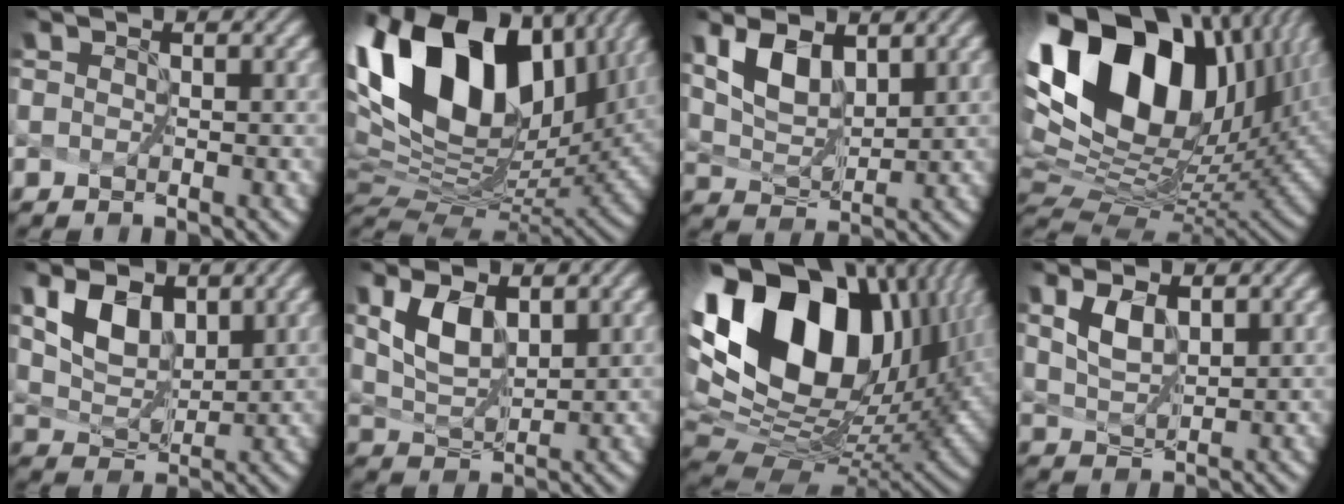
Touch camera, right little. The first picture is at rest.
{"total": 17.4, "force": [7.1, 9.6, 12.7], "torque": [-0.263, 0.027, 0.137]}
{"total": 2.9, "force": [2.0, 1.1, 1.8], "torque": [-0.043, -0.011, 0.045]}
{"total": 17.3, "force": [6.9, 9.7, 12.5], "torque": [-0.240, 0.045, 0.126]}
{"total": 3.3, "force": [2.0, 1.7, 1.9], "torque": [-0.046, -0.012, 0.041]}
{"total": 2.6, "force": [1.4, 0.9, 2.0], "torque": [-0.047, -0.008, 0.040]}
{"total": 17.7, "force": [5.7, 10.5, 13.0], "torque": [-0.252, 0.028, 0.104]}
{"total": 1.5, "force": [1.1, 0.2, 1.0], "torque": [-0.027, -0.006, 0.036]}